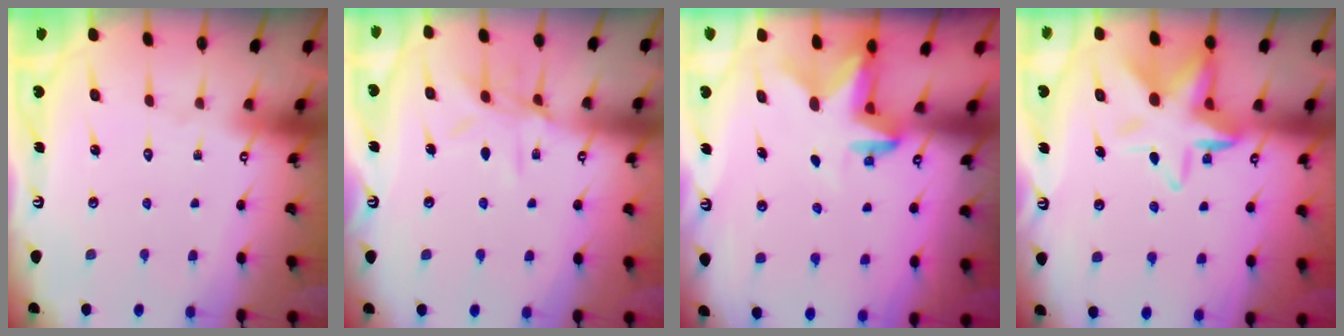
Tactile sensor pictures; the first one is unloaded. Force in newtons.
{"total": 8.4, "press": 8.3, "slide": 0.6}
{"total": 2.8, "press": 2.7, "slide": 0.6}
{"total": 10.9, "press": 10.6, "slide": 2.5}